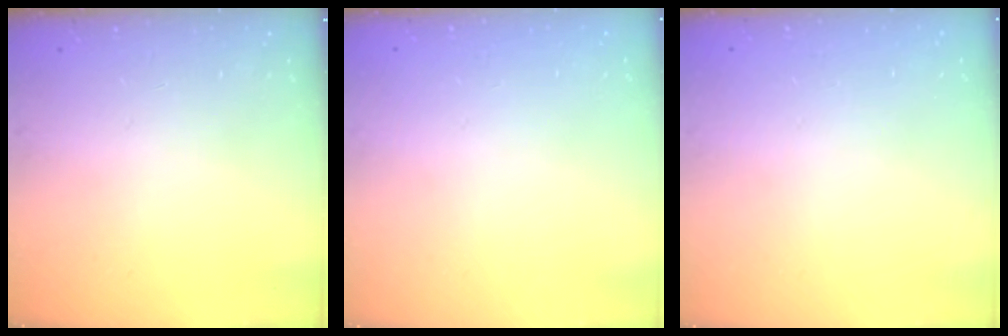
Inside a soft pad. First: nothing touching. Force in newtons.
{"total": 0.0}
{"total": 0.0}